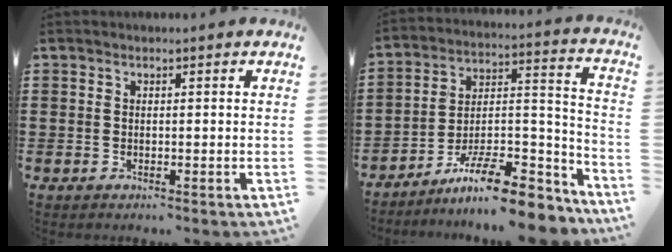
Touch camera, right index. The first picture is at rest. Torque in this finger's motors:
{"motor_torque": [0.00, -0.08, -0.61, -0.21]}